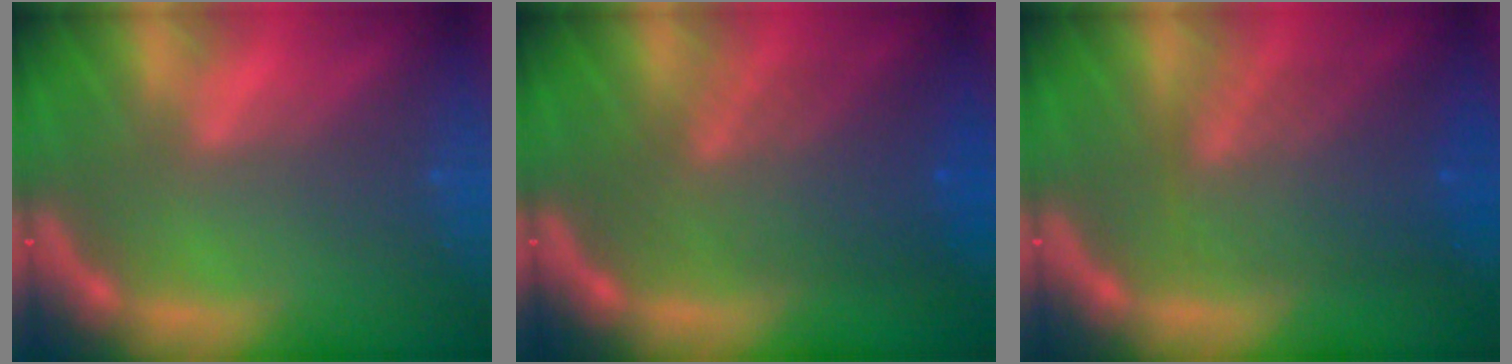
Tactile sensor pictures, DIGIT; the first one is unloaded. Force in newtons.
{"total": 7.1}
{"total": 7.0}